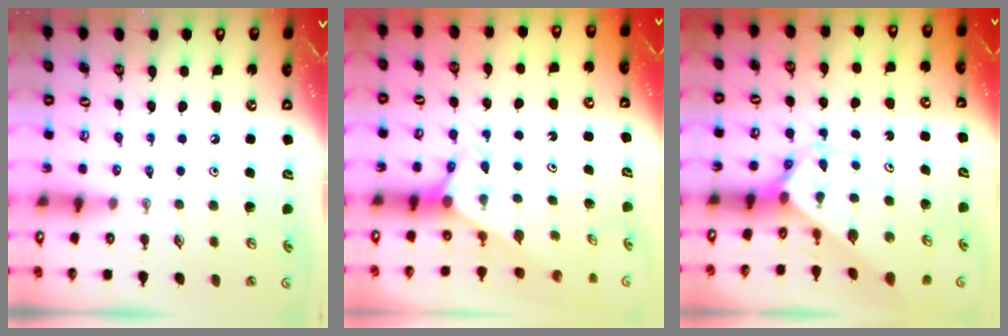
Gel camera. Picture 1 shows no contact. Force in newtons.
{"total": 2.7, "press": 2.7, "slide": 0.2}
{"total": 2.5, "press": 2.5, "slide": 0.2}